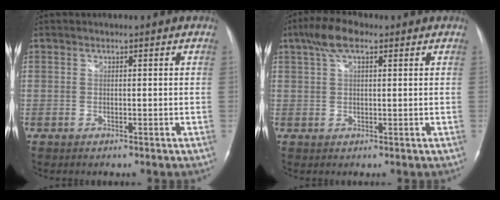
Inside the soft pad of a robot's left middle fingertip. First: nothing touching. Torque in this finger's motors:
{"motor_torque": [0.97, -0.27, 0.08, 0.14]}